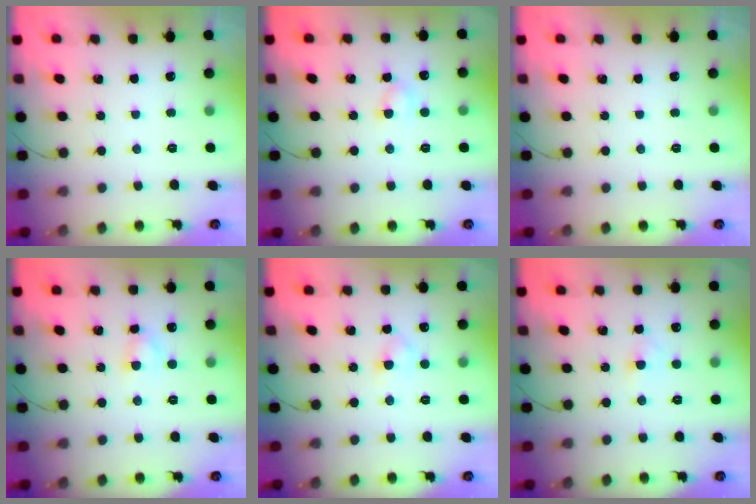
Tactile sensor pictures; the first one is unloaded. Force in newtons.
{"total": 3.3, "press": 3.1, "slide": 1.1}
{"total": 0.0}
{"total": 2.7, "press": 2.5, "slide": 1.0}
{"total": 2.8, "press": 2.5, "slide": 1.2}
{"total": 2.3, "press": 2.1, "slide": 1.0}